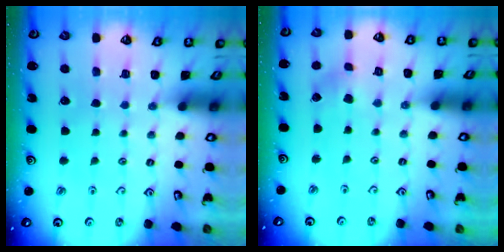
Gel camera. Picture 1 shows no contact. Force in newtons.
{"total": 2.3, "press": 2.3, "slide": 0.3}